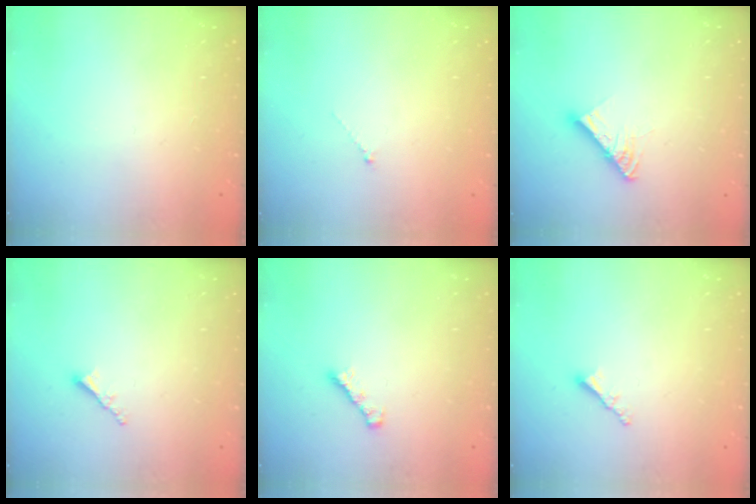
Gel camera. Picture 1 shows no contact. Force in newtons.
{"total": 0.0}
{"total": 9.5, "press": 9.4, "slide": 1.0}
{"total": 2.0, "press": 2.0, "slide": 0.5}
{"total": 1.6, "press": 1.4, "slide": 0.6}
{"total": 2.5, "press": 2.5, "slide": 0.3}